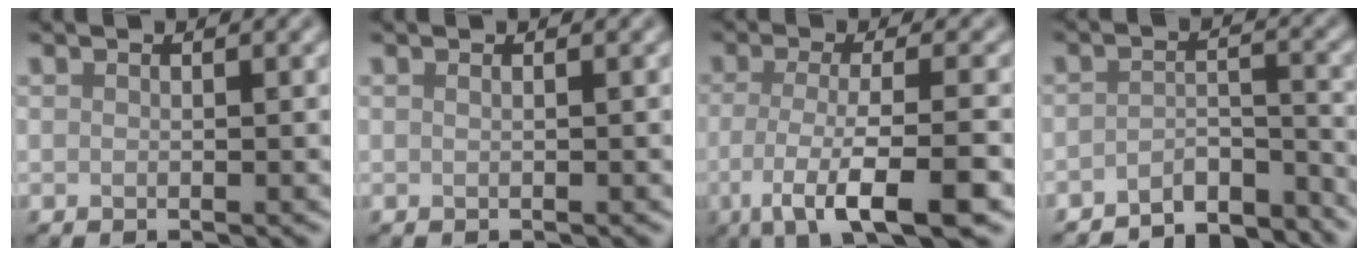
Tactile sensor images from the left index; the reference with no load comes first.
{"total": 0.8, "force": [0.2, 0.4, 0.6], "torque": [-0.003, 0.002, -0.004]}
{"total": 7.2, "force": [-2.9, 1.6, 6.4], "torque": [-0.102, -0.012, -0.054]}
{"total": 5.1, "force": [-4.7, 1.2, 1.5], "torque": [-0.020, -0.002, -0.075]}